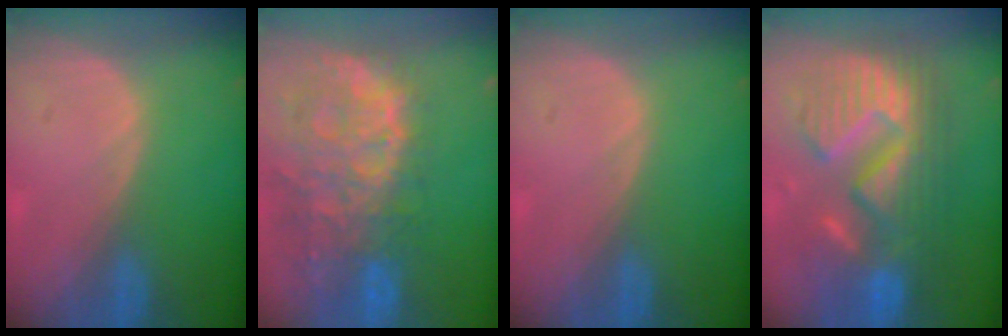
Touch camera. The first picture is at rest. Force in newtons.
{"total": 13.6, "press": 11.0, "slide": 7.9}
{"total": 0.0}
{"total": 13.1, "press": 13.0, "slide": 1.4}